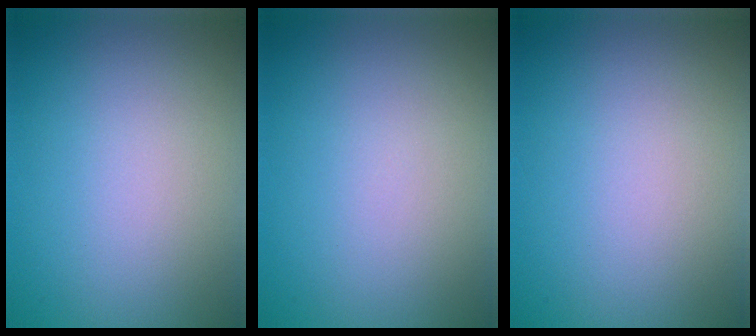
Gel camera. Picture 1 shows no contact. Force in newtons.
{"total": 0.0}
{"total": 0.0}